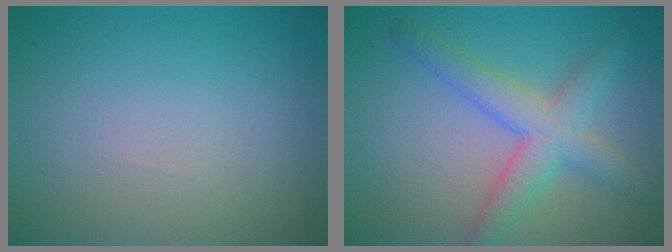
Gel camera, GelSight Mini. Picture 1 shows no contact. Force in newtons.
{"total": 4.7, "press": 4.7, "slide": 0.1}